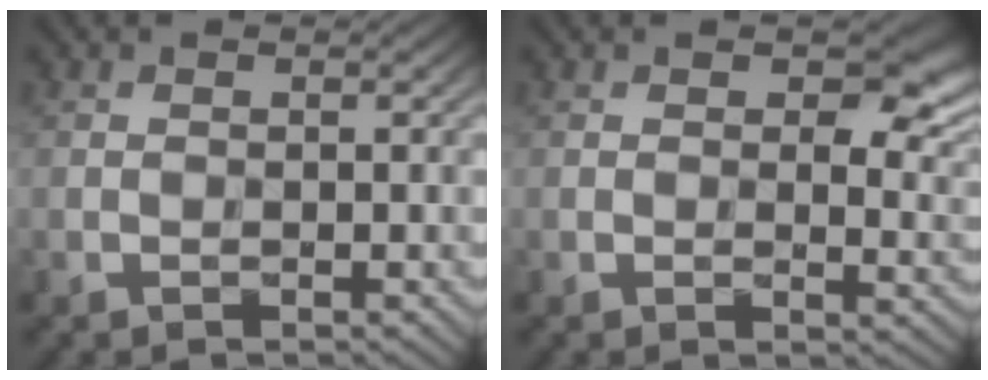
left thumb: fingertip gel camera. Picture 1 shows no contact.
{"total": 6.0, "force": [2.3, 3.2, 4.5], "torque": [-0.059, -0.007, 0.036]}